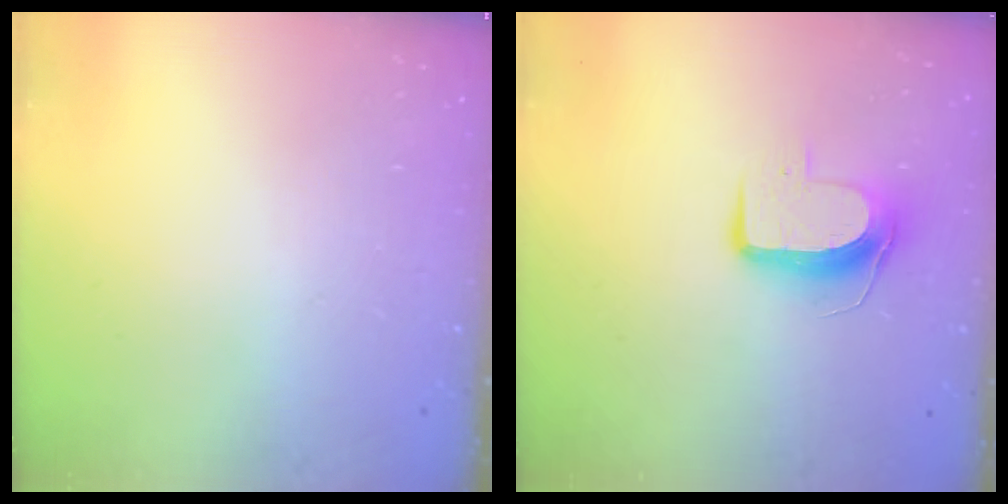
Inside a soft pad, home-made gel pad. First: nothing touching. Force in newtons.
{"total": 9.4, "press": 9.3, "slide": 0.9}